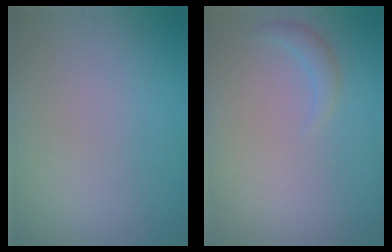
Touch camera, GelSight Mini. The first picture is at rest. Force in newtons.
{"total": 1.2, "press": 1.2, "slide": 0.2}